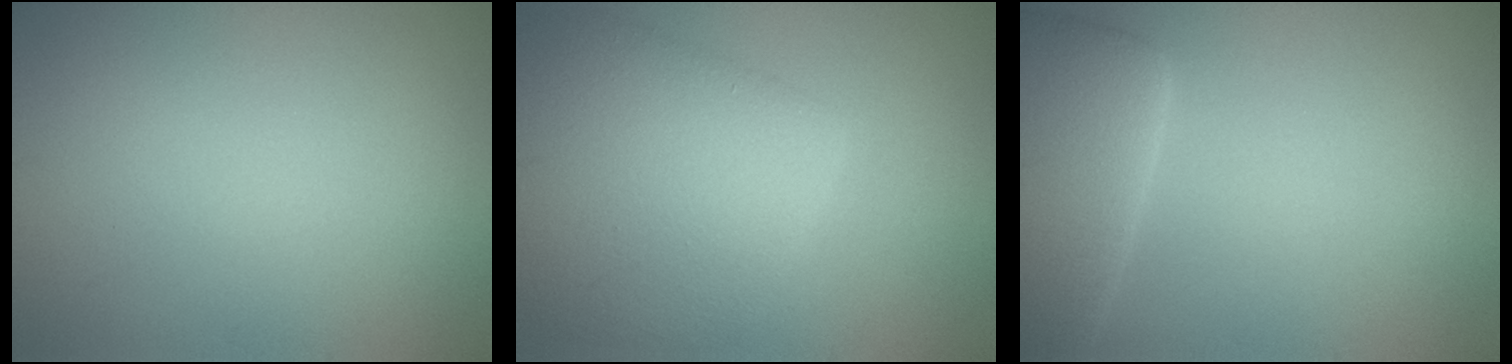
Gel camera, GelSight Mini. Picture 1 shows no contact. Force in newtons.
{"total": 7.3, "press": 7.3, "slide": 0.2}
{"total": 6.4, "press": 6.3, "slide": 0.8}